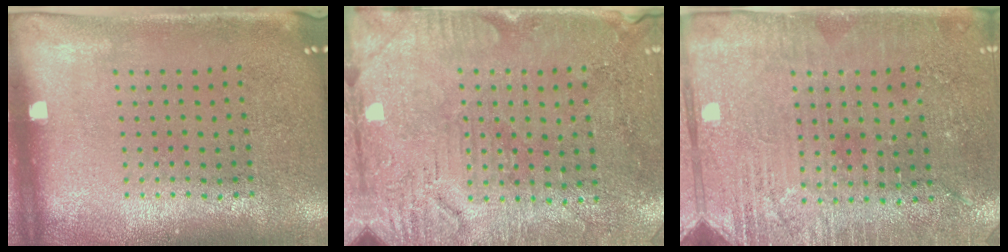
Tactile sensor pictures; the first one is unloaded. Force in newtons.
{"total": 3.0, "press": 2.8, "slide": 0.9}
{"total": 2.8, "press": 2.8, "slide": 0.4}